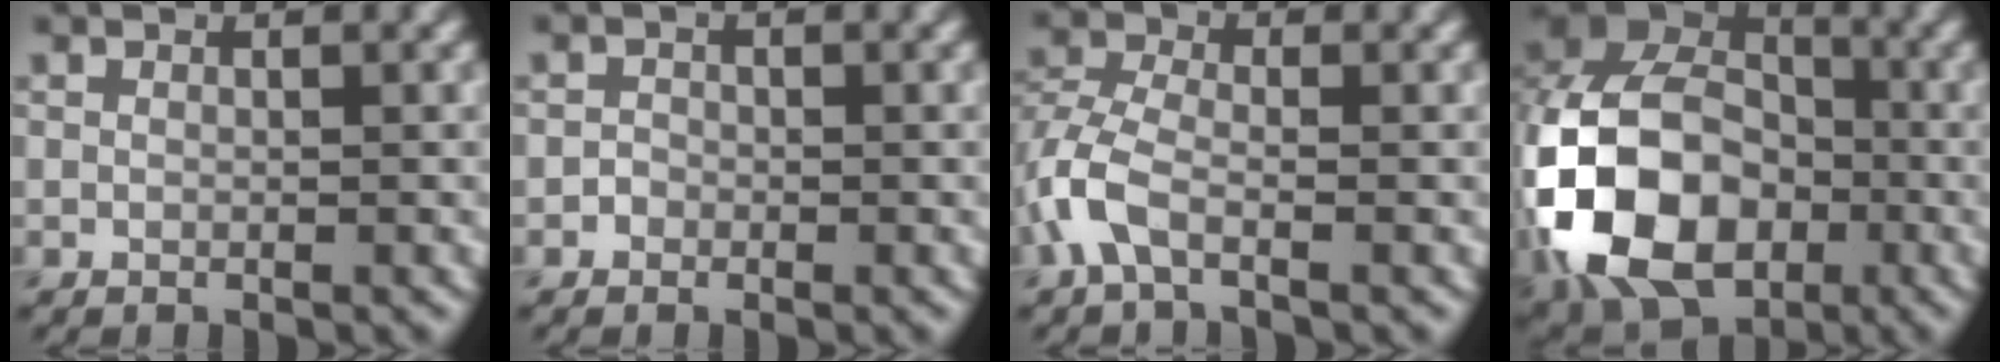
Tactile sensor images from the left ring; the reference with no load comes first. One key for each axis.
{"total": 0.8, "fx": -0.4, "fy": 0.7, "fz": 0.1, "tx": 0.004, "ty": 0.000, "tz": -0.009}
{"total": 3.9, "fx": -1.8, "fy": 1.9, "fz": 2.9, "tx": -0.075, "ty": 0.005, "tz": -0.050}
{"total": 16.1, "fx": -4.2, "fy": 11.6, "fz": 10.3, "tx": -0.227, "ty": -0.014, "tz": -0.095}